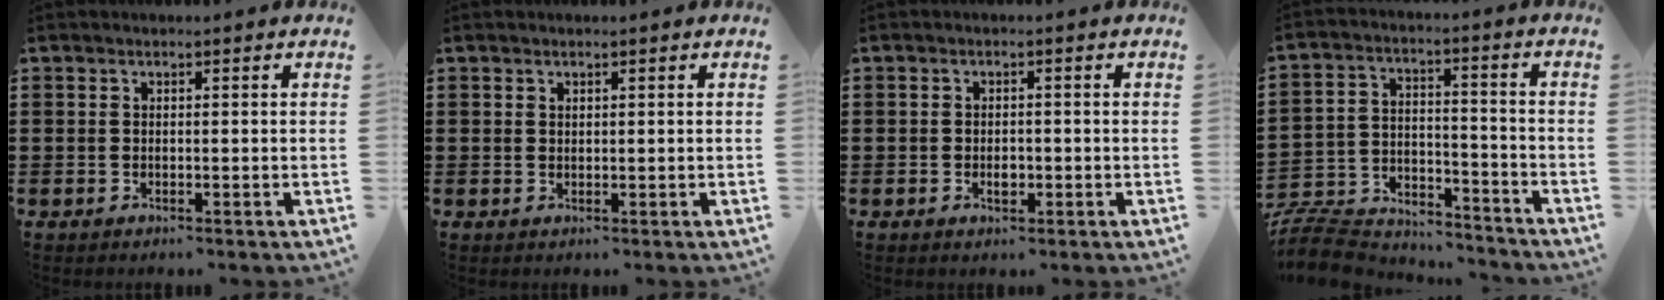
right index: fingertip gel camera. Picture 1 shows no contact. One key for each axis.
{"total": 0.6, "fx": 0.4, "fy": 0.4, "fz": 0.1, "tx": -0.003, "ty": 0.001, "tz": 0.009}
{"total": 1.9, "fx": -0.5, "fy": 0.9, "fz": 1.5, "tx": -0.028, "ty": 0.001, "tz": -0.009}
{"total": 8.8, "fx": -8.4, "fy": 1.8, "fz": 1.7, "tx": -0.047, "ty": 0.013, "tz": -0.170}